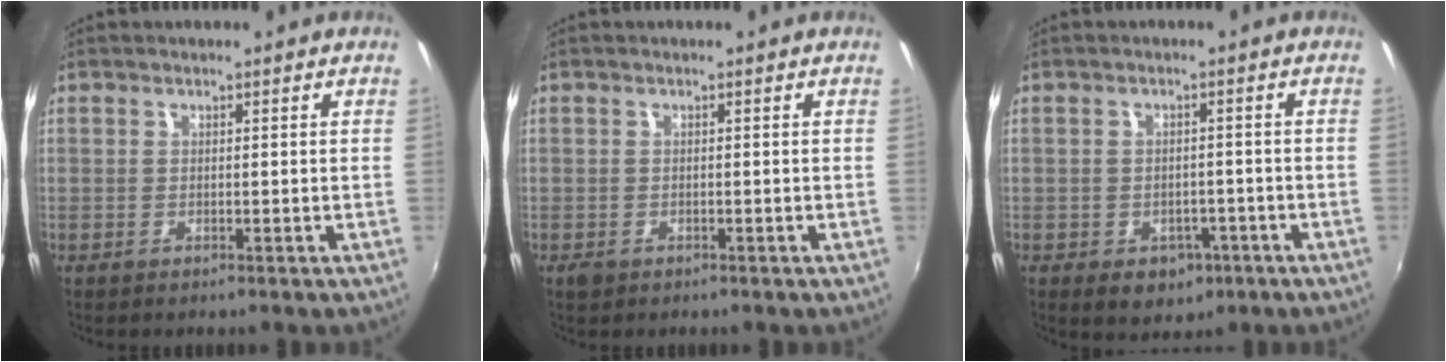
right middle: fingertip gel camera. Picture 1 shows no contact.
{"total": 1.3, "force": [-0.8, 0.9, 0.5], "torque": [-0.011, -0.003, -0.014]}
{"total": 6.0, "force": [-2.9, 4.5, 2.8], "torque": [-0.061, -0.006, -0.026]}